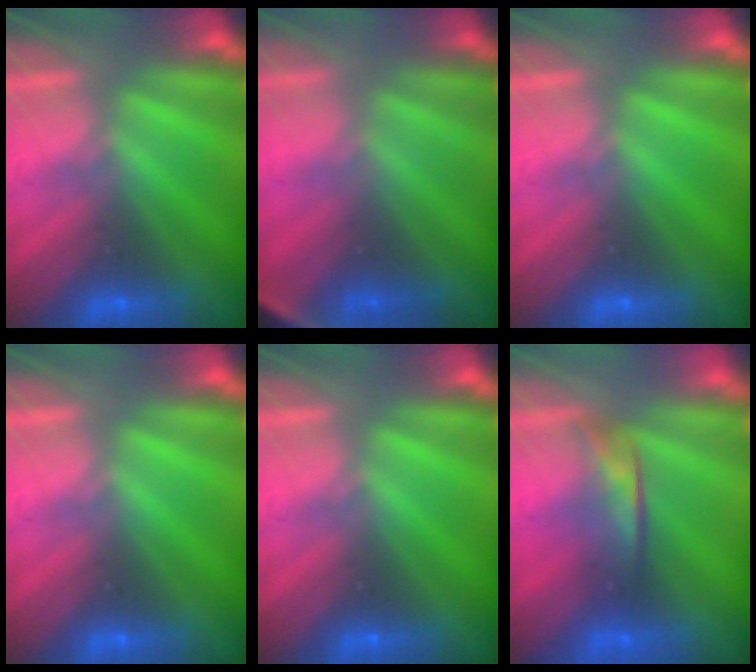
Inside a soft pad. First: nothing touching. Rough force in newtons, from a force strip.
{"total": 2.8}
{"total": 0.0}
{"total": 0.0}
{"total": 0.0}
{"total": 1.9}